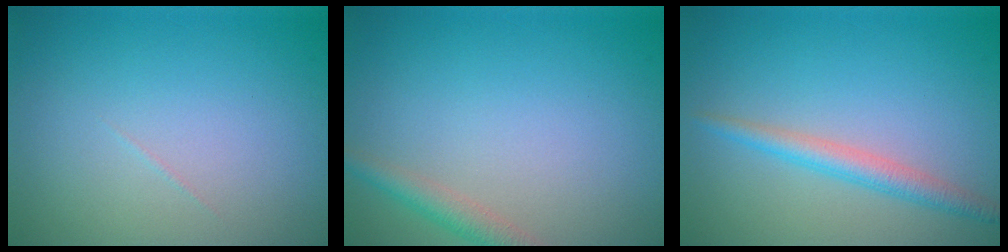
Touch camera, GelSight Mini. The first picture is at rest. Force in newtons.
{"total": 2.2, "press": 2.2, "slide": 0.1}
{"total": 2.6, "press": 2.6, "slide": 0.0}